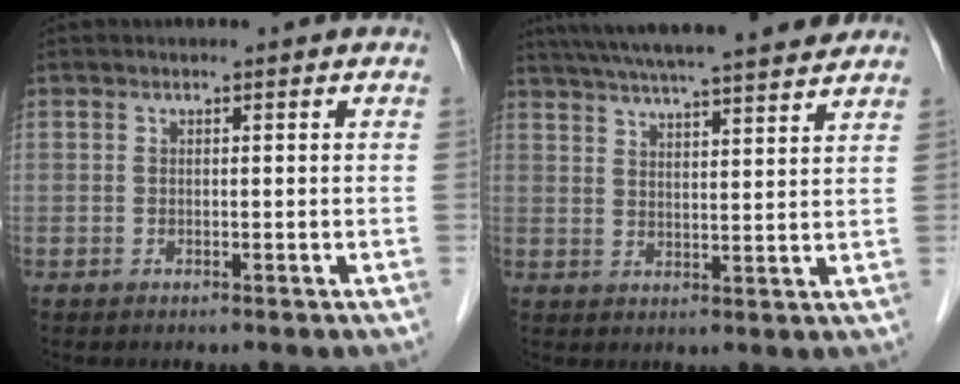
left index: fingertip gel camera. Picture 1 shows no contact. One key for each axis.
{"total": 19.7, "fx": 17.3, "fy": 1.6, "fz": 9.3, "tx": -0.159, "ty": 0.036, "tz": 0.245}